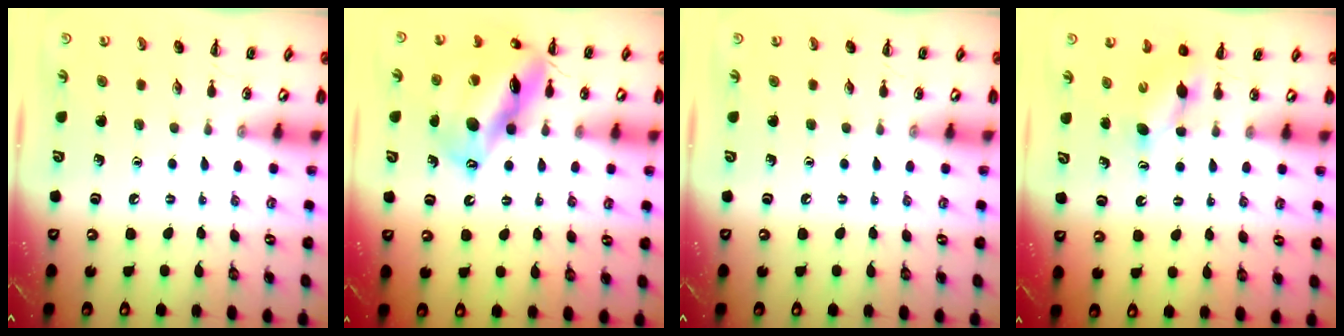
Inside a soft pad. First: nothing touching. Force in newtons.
{"total": 17.7, "press": 17.4, "slide": 3.2}
{"total": 0.0}
{"total": 3.5, "press": 3.4, "slide": 0.9}